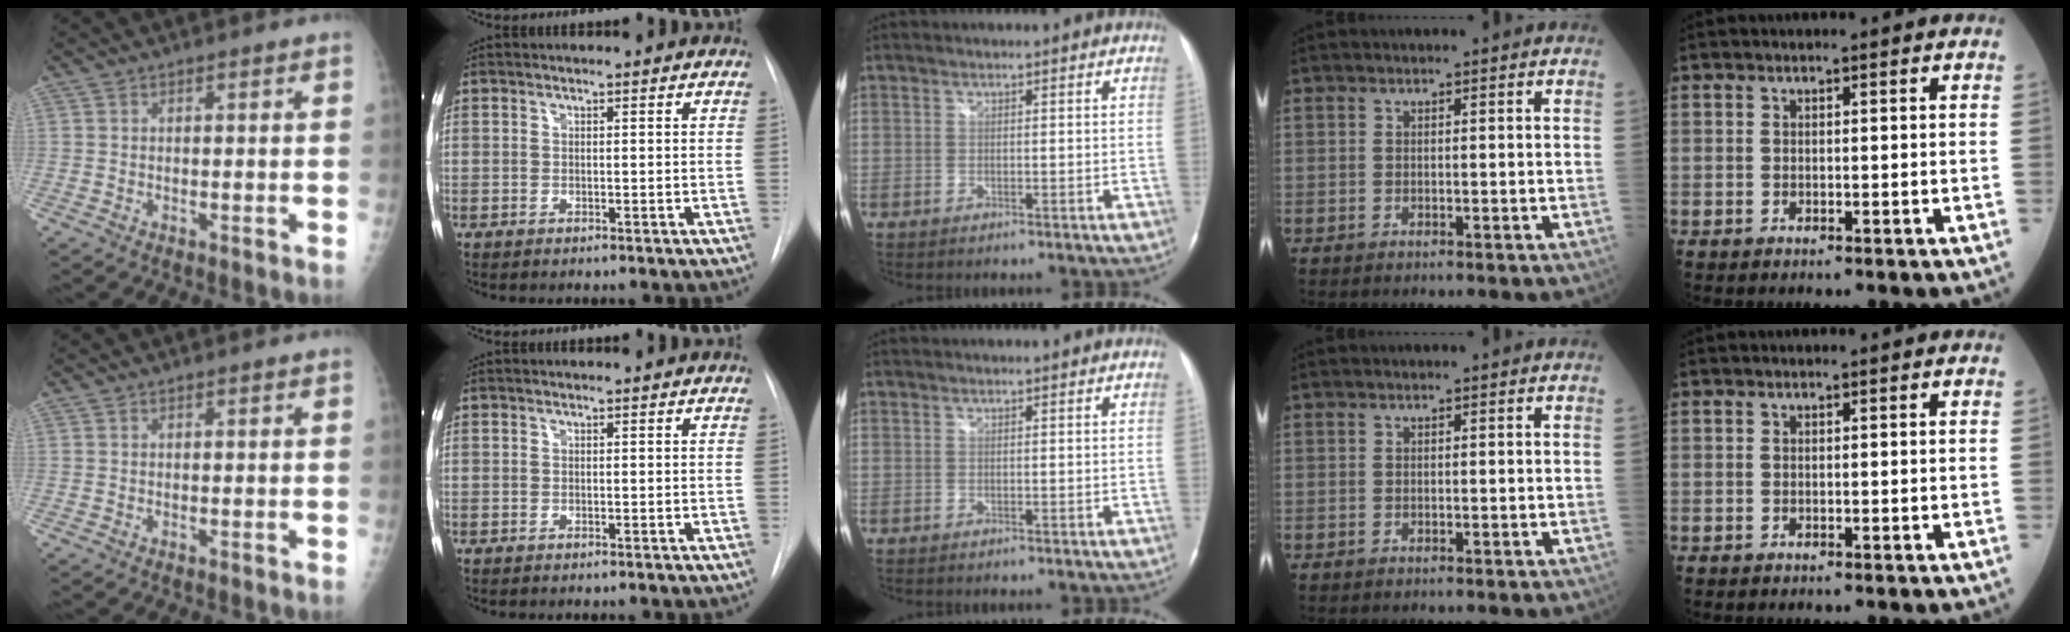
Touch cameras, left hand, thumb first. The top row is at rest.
{}